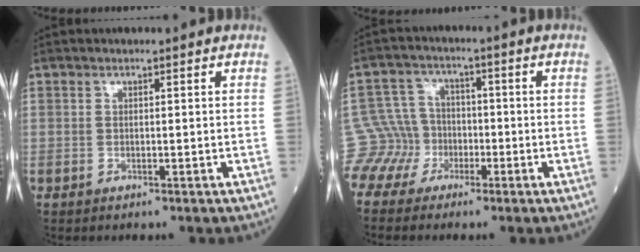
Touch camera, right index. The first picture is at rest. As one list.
[{"total": 8.2, "force": [-4.7, 6.7, -0.1], "torque": [-0.020, 0.029, -0.086]}]